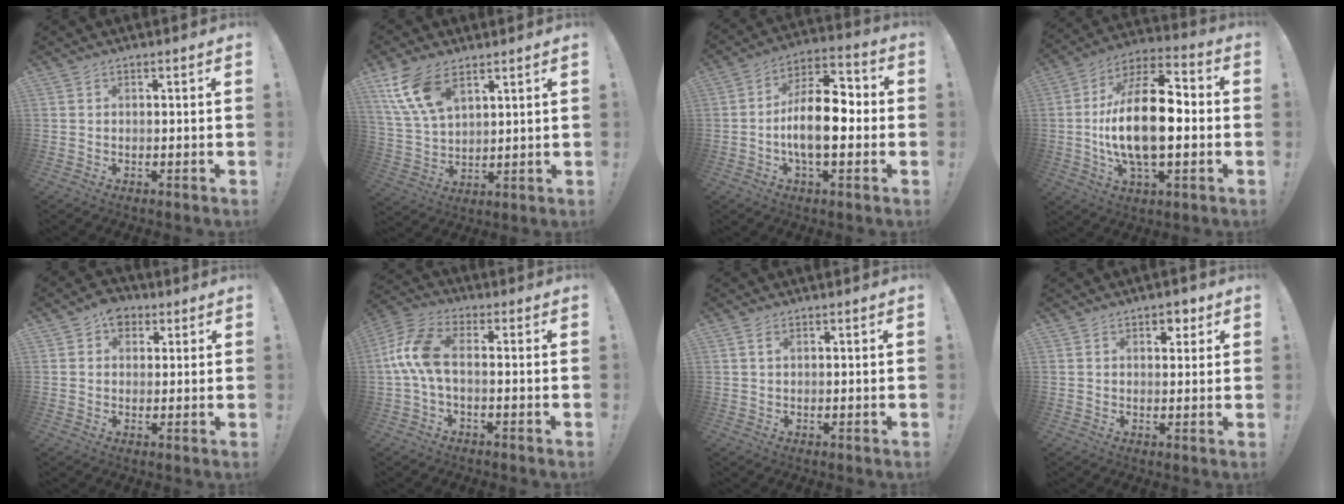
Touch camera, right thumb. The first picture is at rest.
{"total": 12.9, "force": [7.6, 6.7, 8.0], "torque": [-0.168, -0.025, 0.147]}
{"total": 15.0, "force": [-2.6, 7.2, 13.0], "torque": [-0.227, 0.015, -0.048]}
{"total": 20.7, "force": [-1.8, 9.9, 18.1], "torque": [-0.337, 0.002, -0.037]}
{"total": 5.7, "force": [2.2, 4.6, 2.4], "torque": [-0.029, -0.002, 0.040]}
{"total": 10.7, "force": [0.2, 5.2, 9.3], "torque": [-0.200, 0.007, 0.006]}
{"total": 1.6, "force": [0.8, 0.6, 1.2], "torque": [-0.020, 0.000, 0.013]}
{"total": 3.5, "force": [2.0, 2.5, 1.6], "torque": [-0.002, -0.008, 0.029]}